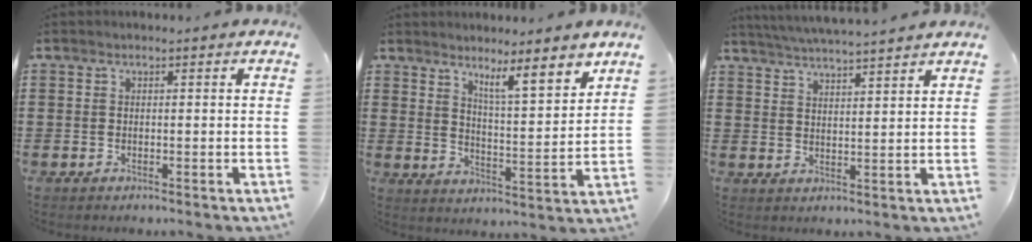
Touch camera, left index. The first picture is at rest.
{"total": 6.4, "force": [5.5, 0.2, 3.3], "torque": [-0.051, -0.044, 0.085]}
{"total": 4.3, "force": [4.1, -0.8, 0.7], "torque": [-0.029, -0.023, 0.072]}